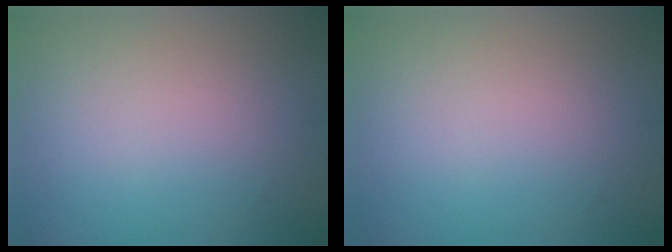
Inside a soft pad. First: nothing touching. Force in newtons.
{"total": 0.0}